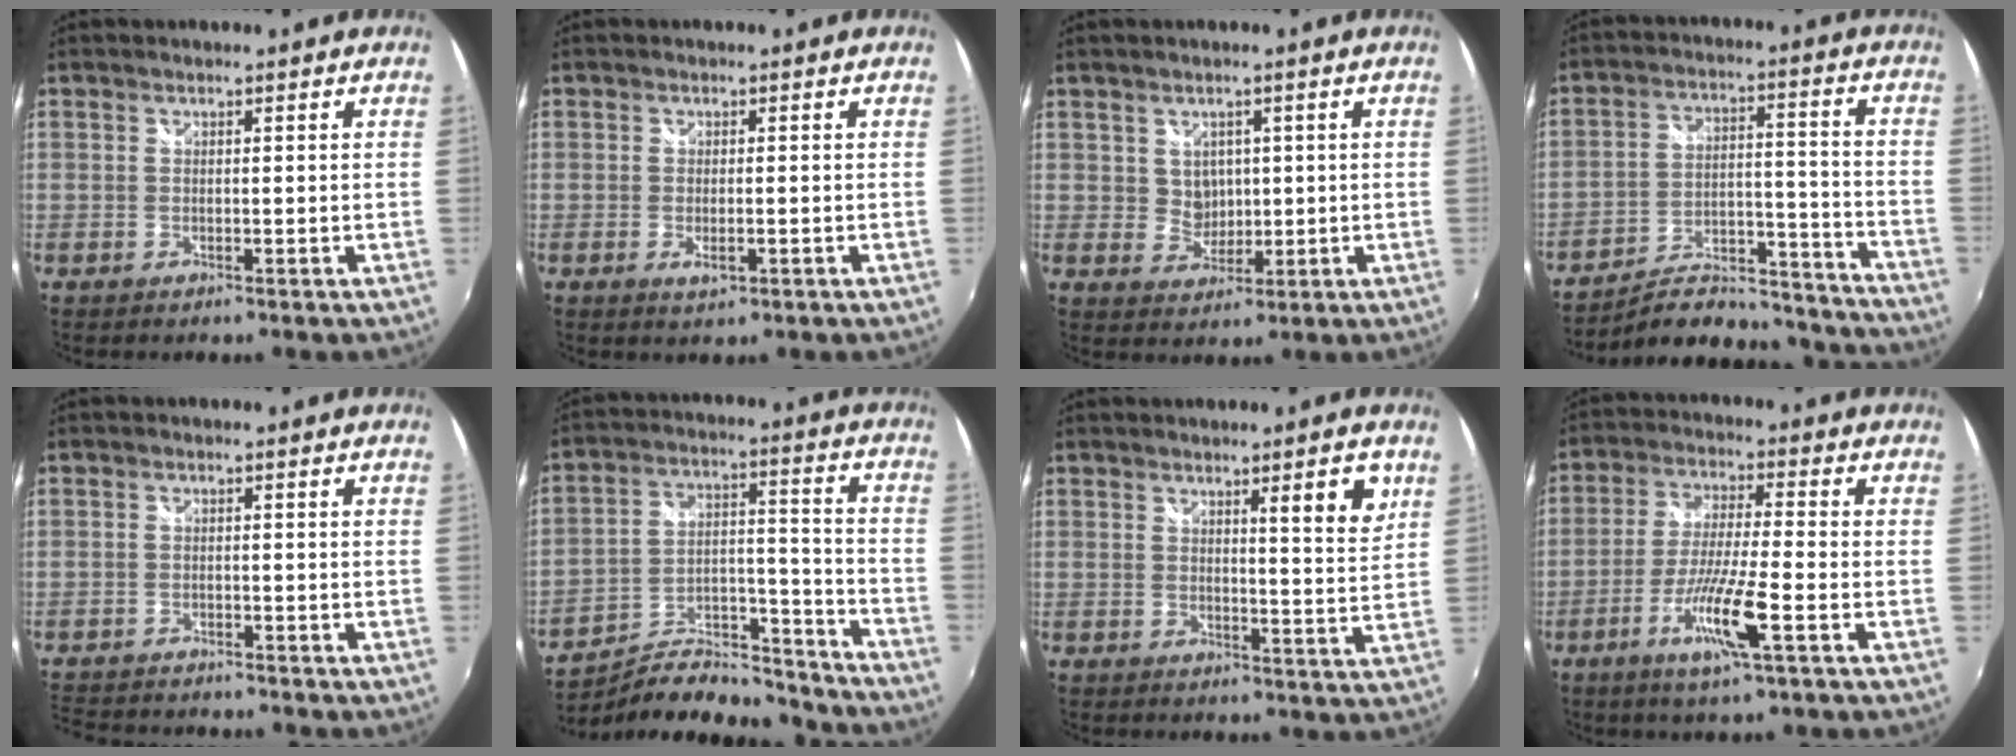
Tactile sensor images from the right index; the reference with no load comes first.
{"total": 2.6, "force": [-0.8, 1.0, 2.2], "torque": [-0.042, -0.007, -0.012]}
{"total": 3.9, "force": [1.0, 3.6, 1.2], "torque": [-0.016, 0.004, 0.024]}
{"total": 21.9, "force": [-19.9, 6.3, 6.6], "torque": [-0.110, 0.034, -0.257]}
{"total": 8.6, "force": [-7.9, 2.2, 2.5], "torque": [-0.077, -0.007, -0.130]}
{"total": 20.1, "force": [-17.0, 6.7, 8.3], "torque": [-0.141, 0.033, -0.239]}
{"total": 6.0, "force": [3.1, 0.4, 5.1], "torque": [-0.061, -0.006, 0.042]}
{"total": 10.7, "force": [-4.7, 0.4, 9.6], "torque": [-0.192, -0.013, -0.090]}